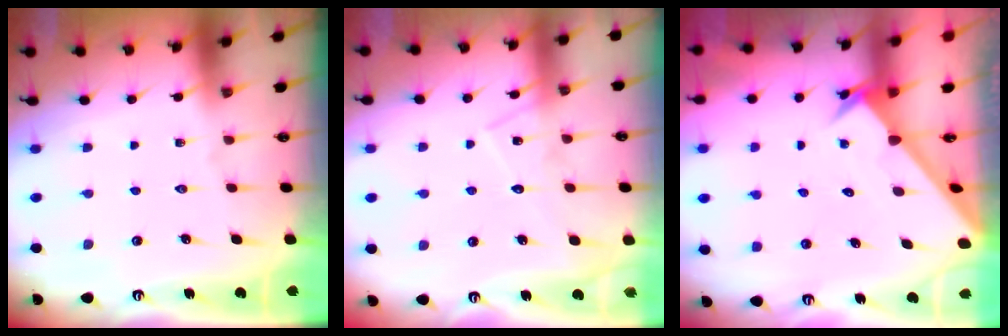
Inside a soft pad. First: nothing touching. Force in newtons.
{"total": 10.0, "press": 10.0, "slide": 0.6}
{"total": 2.6, "press": 2.6, "slide": 0.2}